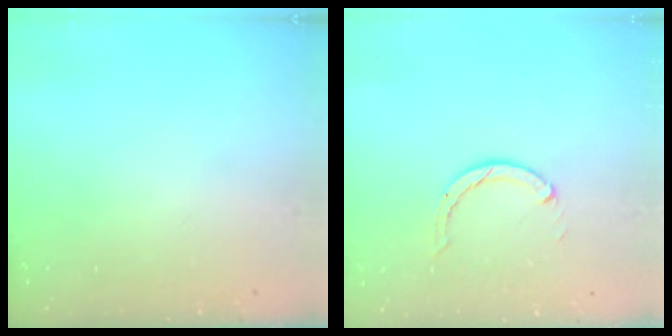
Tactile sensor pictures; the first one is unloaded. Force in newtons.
{"total": 1.9, "press": 1.9, "slide": 0.2}